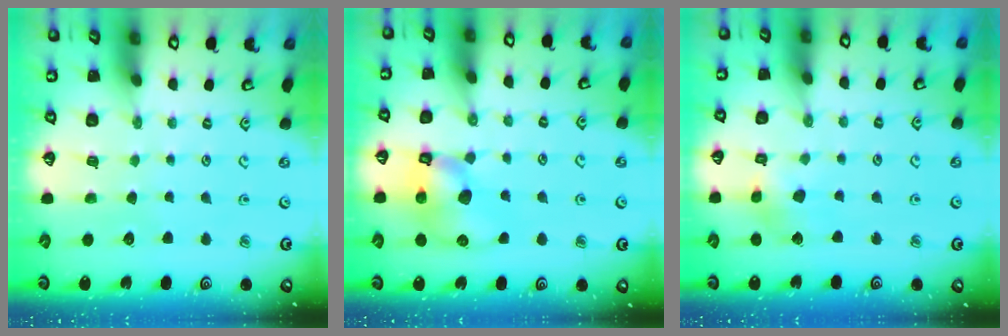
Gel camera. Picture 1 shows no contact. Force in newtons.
{"total": 10.8, "press": 10.6, "slide": 1.7}
{"total": 6.2, "press": 6.2, "slide": 0.6}